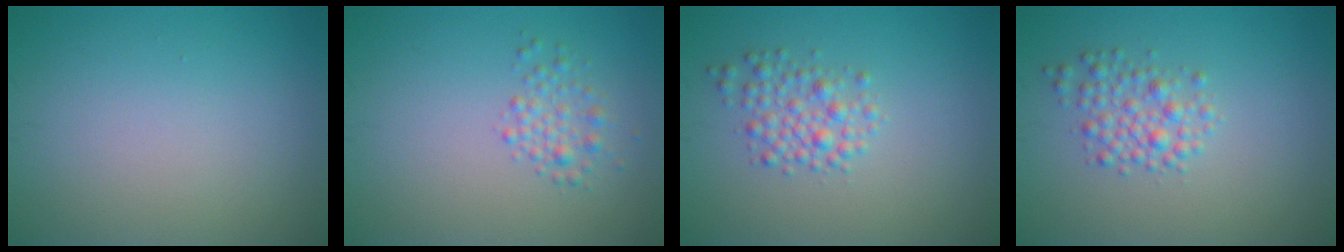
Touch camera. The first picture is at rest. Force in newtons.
{"total": 1.9, "press": 1.9, "slide": 0.0}
{"total": 2.6, "press": 2.6, "slide": 0.1}
{"total": 2.6, "press": 2.6, "slide": 0.1}